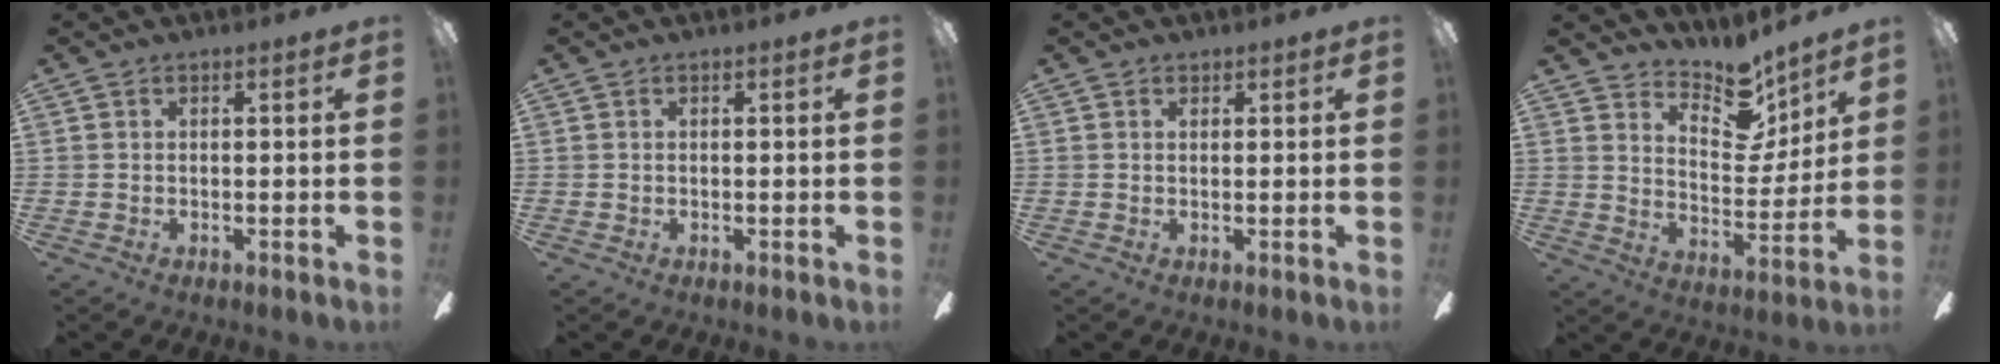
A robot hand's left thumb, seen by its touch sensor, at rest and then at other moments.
{"total": 0.0}
{"total": 0.7, "force": [0.6, 0.4, 0.1], "torque": [0.004, -0.003, 0.011]}
{"total": 11.0, "force": [8.9, 4.7, 4.2], "torque": [-0.063, -0.073, 0.164]}